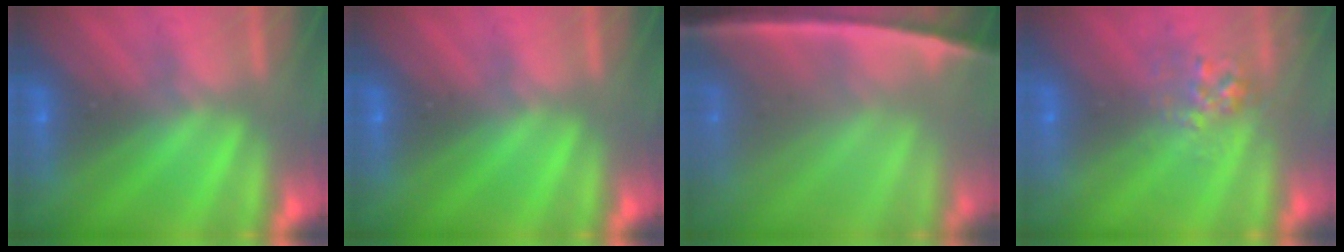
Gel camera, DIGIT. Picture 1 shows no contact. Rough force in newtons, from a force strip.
{"total": 0.0}
{"total": 7.6}
{"total": 2.9}